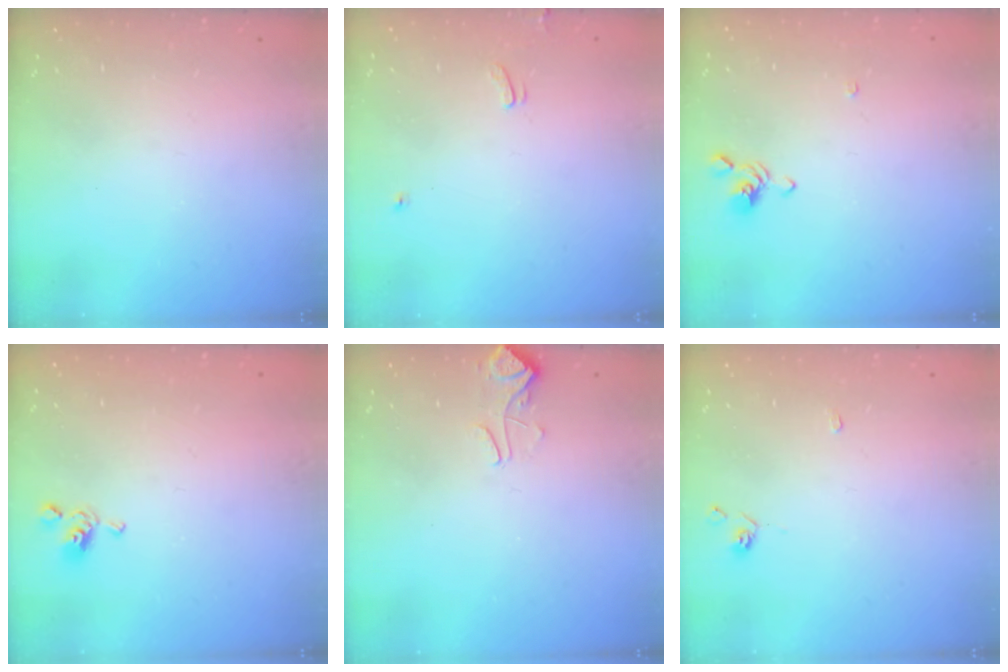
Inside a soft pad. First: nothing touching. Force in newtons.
{"total": 0.0}
{"total": 3.2, "press": 3.2, "slide": 0.7}
{"total": 5.0, "press": 5.0, "slide": 0.5}
{"total": 3.5, "press": 3.4, "slide": 0.7}
{"total": 1.1, "press": 1.1, "slide": 0.3}